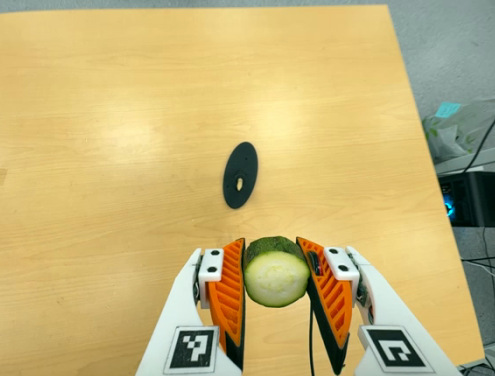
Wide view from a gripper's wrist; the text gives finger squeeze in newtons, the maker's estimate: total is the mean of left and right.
{"total": 11.3, "left": 10.1, "right": 12.5}